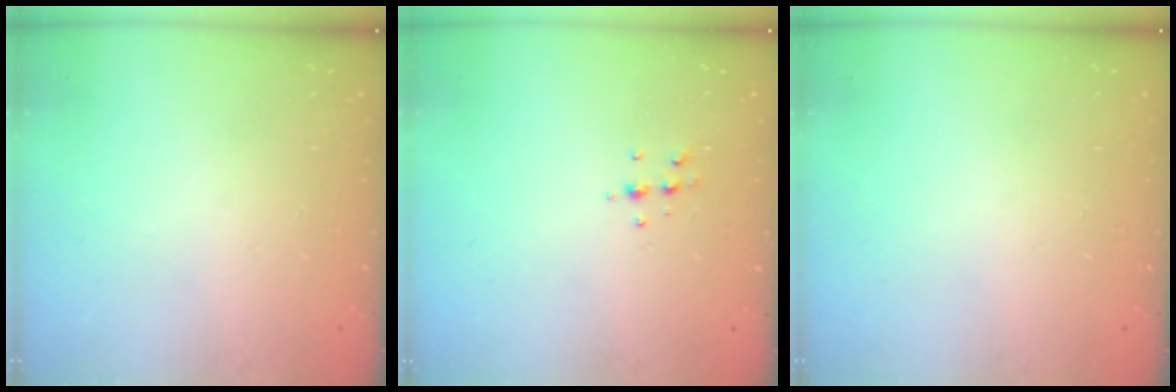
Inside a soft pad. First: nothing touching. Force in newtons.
{"total": 5.8, "press": 5.7, "slide": 1.2}
{"total": 0.0}